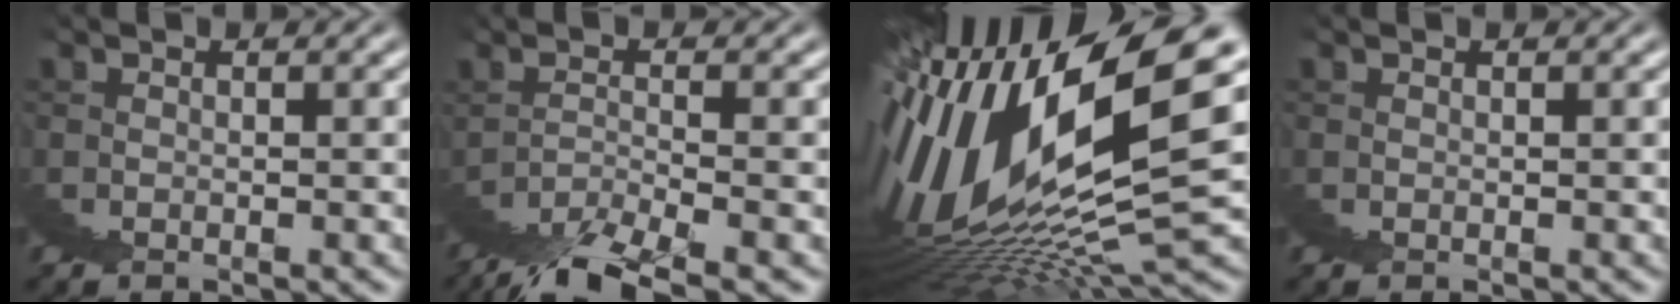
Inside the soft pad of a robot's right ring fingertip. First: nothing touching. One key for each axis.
{"total": 3.0, "fx": -0.8, "fy": -0.9, "fz": 2.8, "tx": -0.047, "ty": 0.011, "tz": -0.019}
{"total": 11.8, "fx": 3.5, "fy": 2.6, "fz": 10.9, "tx": -0.154, "ty": 0.028, "tz": 0.049}
{"total": 0.0}